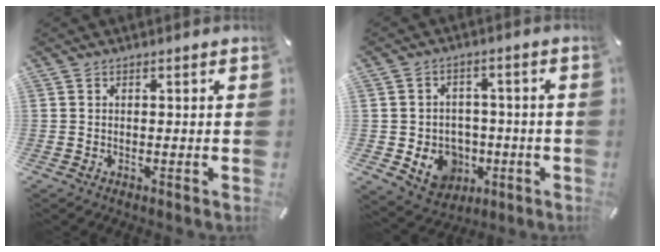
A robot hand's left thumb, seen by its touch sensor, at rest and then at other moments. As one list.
[{"total": 9.3, "force": [-2.5, 8.4, 3.2], "torque": [-0.059, 0.012, -0.038]}]